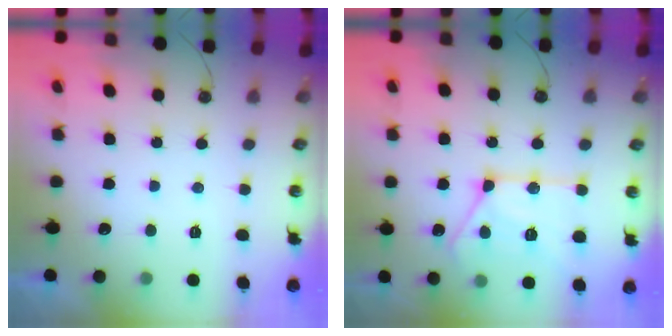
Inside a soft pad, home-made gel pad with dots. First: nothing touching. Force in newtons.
{"total": 17.7, "press": 17.7, "slide": 1.8}